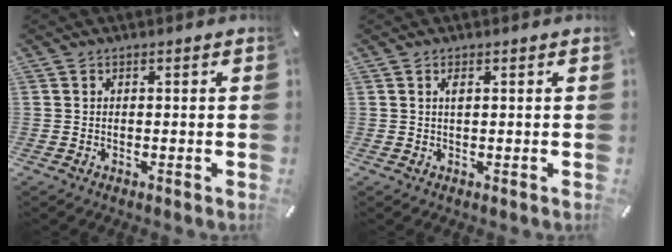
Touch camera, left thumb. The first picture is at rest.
{"total": 1.3, "force": [0.4, 0.4, 1.2], "torque": [-0.024, 0.002, 0.006]}